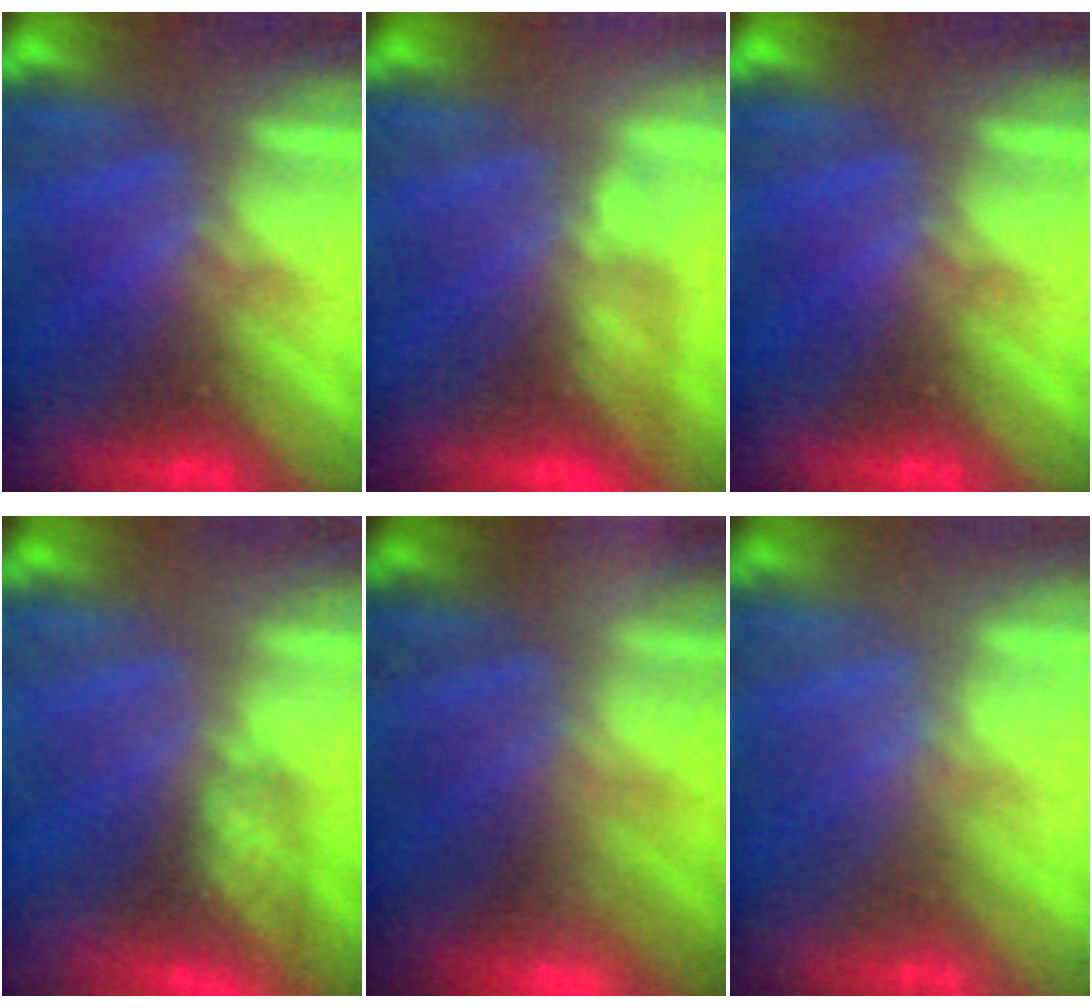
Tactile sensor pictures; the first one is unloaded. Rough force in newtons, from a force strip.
{"total": 4.7}
{"total": 0.0}
{"total": 10.8}
{"total": 2.2}
{"total": 2.1}